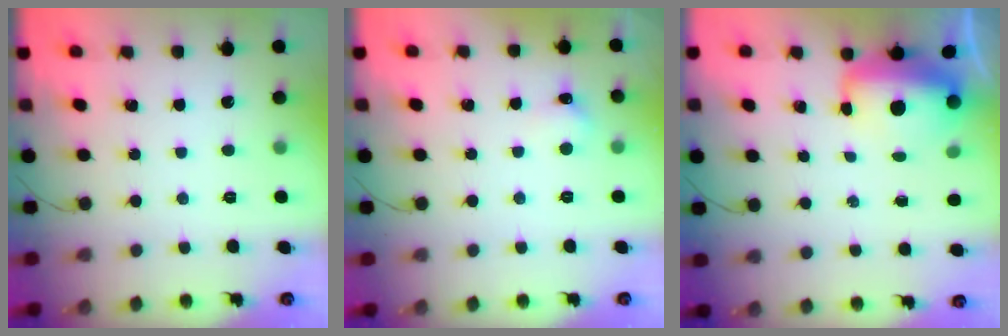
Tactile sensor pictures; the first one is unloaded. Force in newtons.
{"total": 5.1, "press": 5.0, "slide": 1.3}
{"total": 10.9, "press": 10.4, "slide": 3.2}